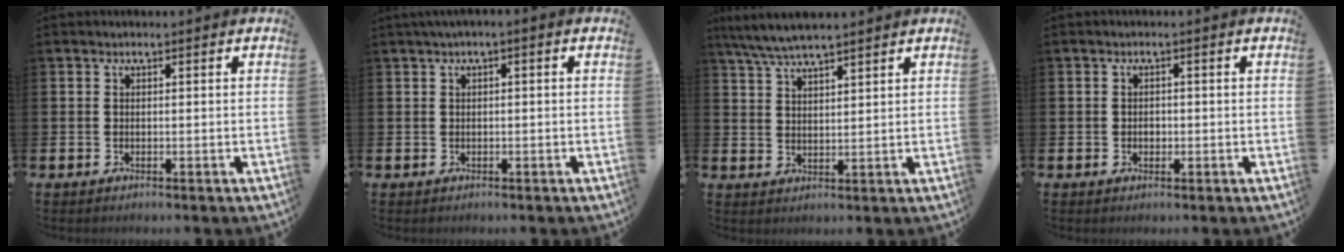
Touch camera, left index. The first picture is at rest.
{"total": 0.8, "force": [-0.2, 0.1, 0.8], "torque": [-0.015, 0.002, -0.004]}
{"total": 5.4, "force": [4.9, 0.5, 2.1], "torque": [-0.061, -0.013, 0.091]}
{"total": 1.0, "force": [-0.2, 0.8, 0.5], "torque": [-0.001, 0.002, -0.007]}